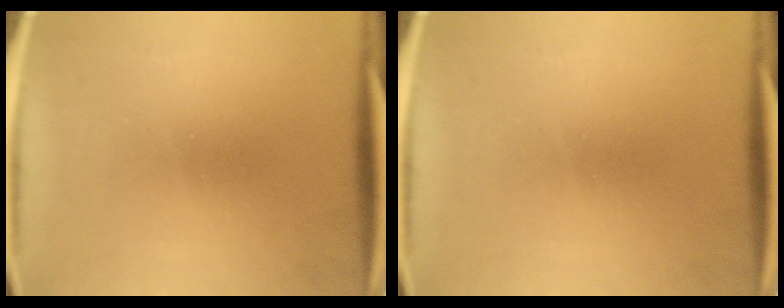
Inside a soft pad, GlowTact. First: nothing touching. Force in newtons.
{"total": 0.0}